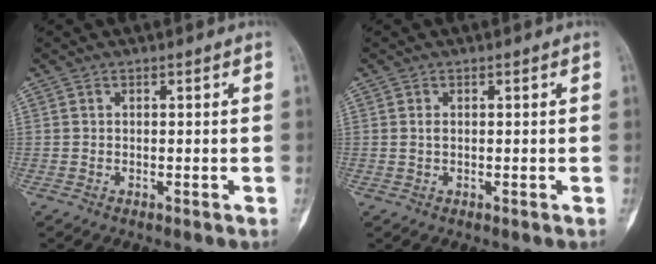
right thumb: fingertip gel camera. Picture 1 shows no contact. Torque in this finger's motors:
{"motor_torque": [-0.15, 0.12, 0.29, -0.02, -0.01]}